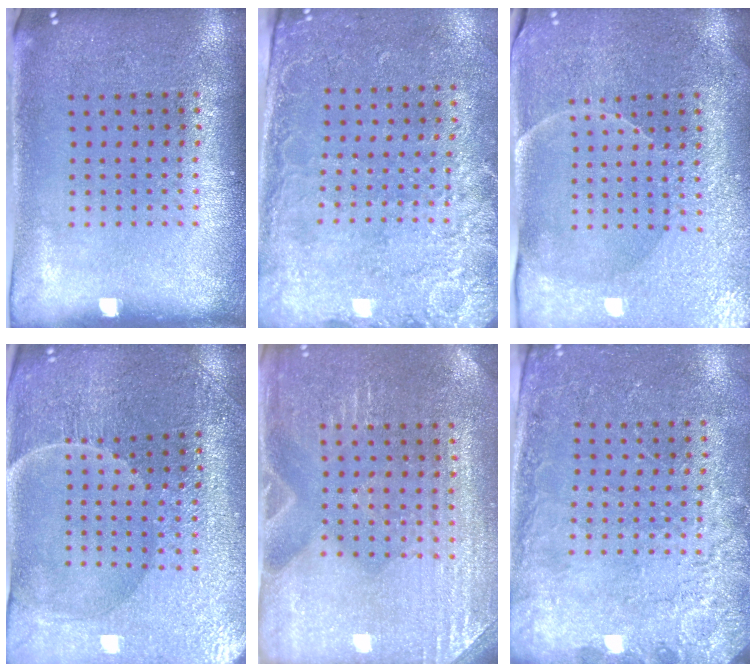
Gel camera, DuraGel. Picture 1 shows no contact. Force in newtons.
{"total": 2.6, "press": 2.1, "slide": 1.5}
{"total": 3.8, "press": 3.6, "slide": 1.2}
{"total": 3.5, "press": 3.5, "slide": 0.3}
{"total": 3.1, "press": 3.1, "slide": 0.1}
{"total": 2.5, "press": 2.3, "slide": 0.8}